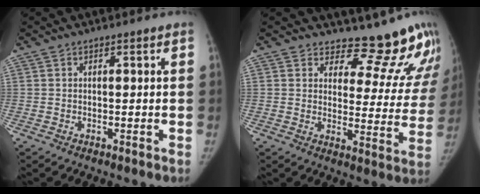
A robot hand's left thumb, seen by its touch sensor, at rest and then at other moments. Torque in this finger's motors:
{"motor_torque": [0.09, 0.02, 0.06, 0.00, -0.04]}